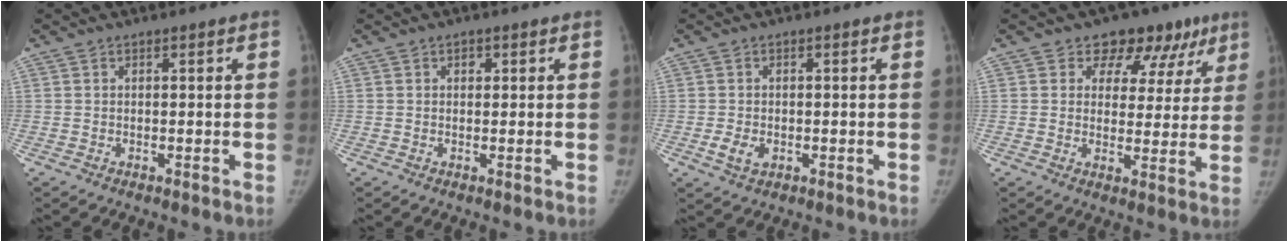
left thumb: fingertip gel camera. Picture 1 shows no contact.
{"total": 0.9, "force": [0.4, 0.7, 0.4], "torque": [0.003, 0.001, 0.005]}
{"total": 3.0, "force": [-0.8, 2.1, 2.0], "torque": [-0.036, 0.000, -0.010]}
{"total": 11.0, "force": [6.8, 7.9, 3.7], "torque": [0.012, -0.017, 0.073]}